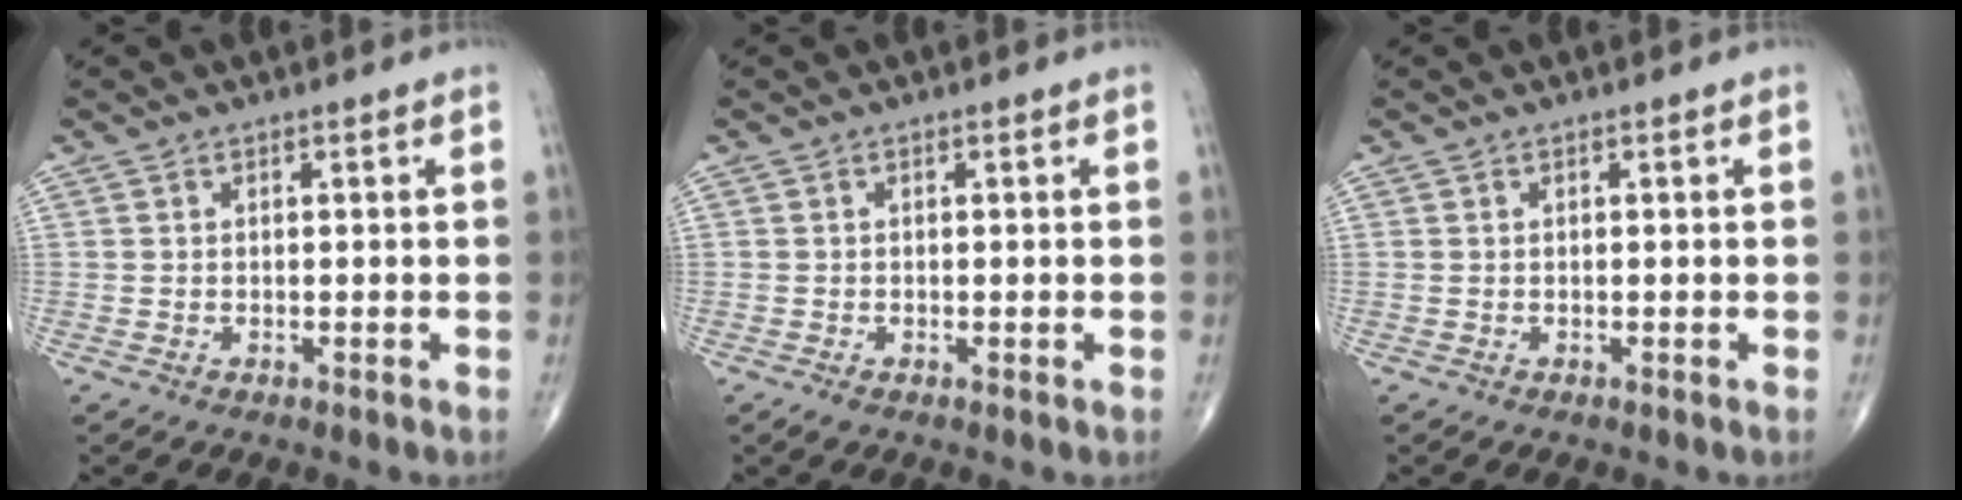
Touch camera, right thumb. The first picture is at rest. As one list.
[{"total": 1.0, "force": [-0.4, 0.5, 0.8], "torque": [-0.016, -0.004, -0.010]}, {"total": 0.0}]